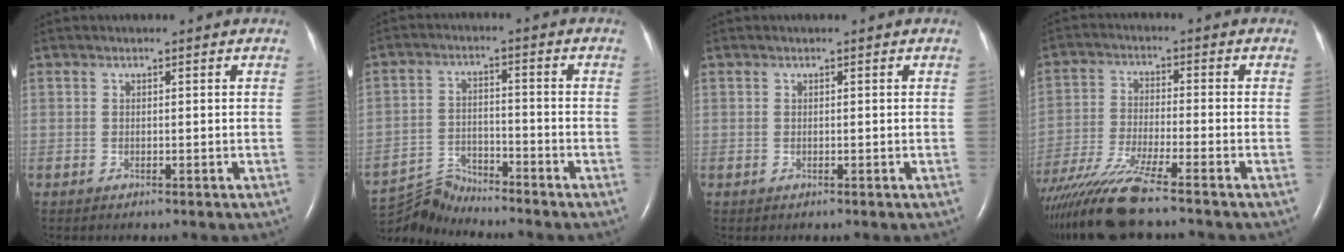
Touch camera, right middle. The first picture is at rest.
{"total": 6.3, "force": [-6.2, -0.5, -1.0], "torque": [0.007, -0.003, -0.113]}
{"total": 0.0}
{"total": 11.6, "force": [-9.7, -1.0, 6.3], "torque": [-0.121, -0.033, -0.174]}